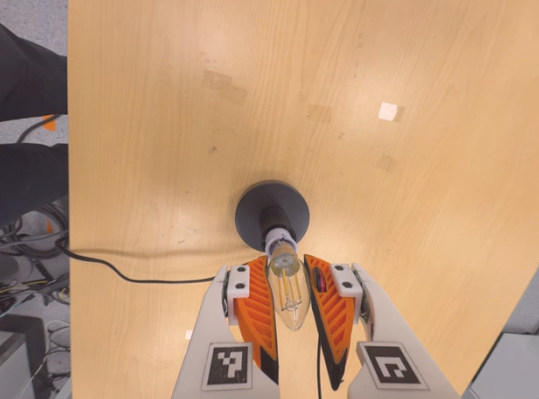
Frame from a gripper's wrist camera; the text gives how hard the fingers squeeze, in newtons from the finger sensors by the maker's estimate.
{"total": 20.5, "left": 22.3, "right": 18.7}